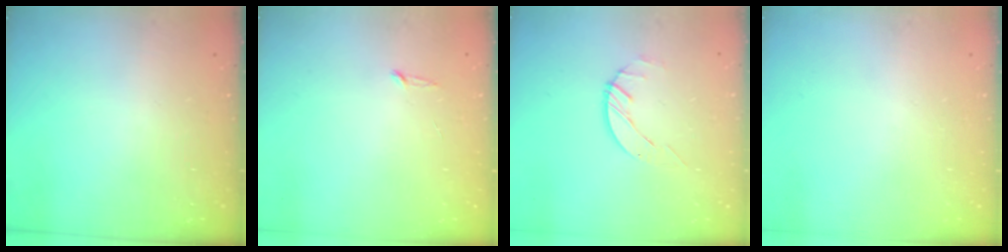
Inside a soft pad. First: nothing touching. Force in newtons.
{"total": 2.5, "press": 2.5, "slide": 0.2}
{"total": 2.6, "press": 2.6, "slide": 0.3}
{"total": 0.0}